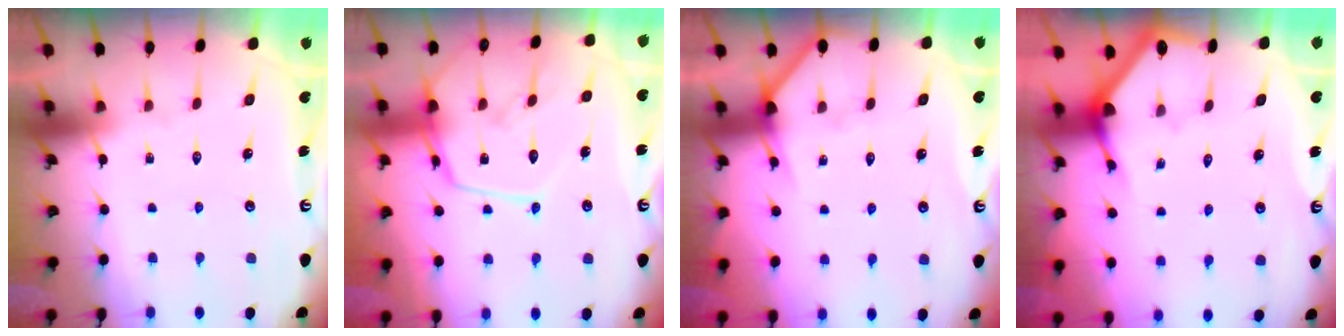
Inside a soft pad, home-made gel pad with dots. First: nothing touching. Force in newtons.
{"total": 13.3, "press": 13.2, "slide": 1.1}
{"total": 4.8, "press": 4.8, "slide": 0.3}
{"total": 3.3, "press": 3.3, "slide": 0.2}